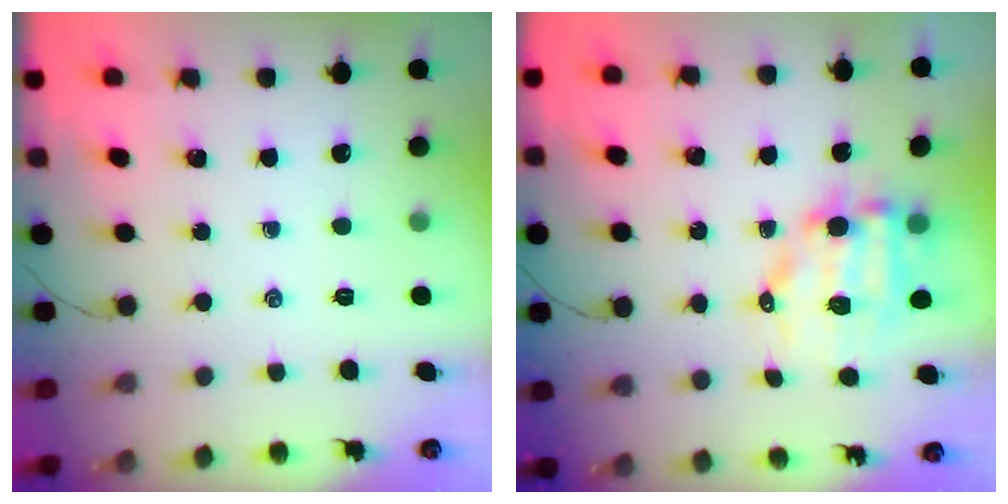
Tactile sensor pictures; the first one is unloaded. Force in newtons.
{"total": 8.7, "press": 8.4, "slide": 2.3}